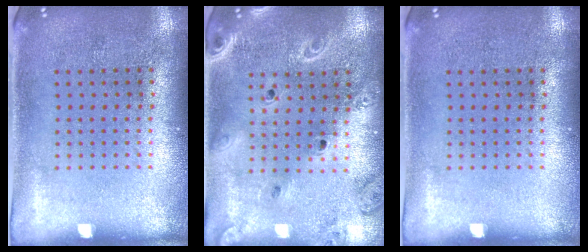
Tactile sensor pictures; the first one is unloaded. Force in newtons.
{"total": 2.0, "press": 1.8, "slide": 0.9}
{"total": 0.0}